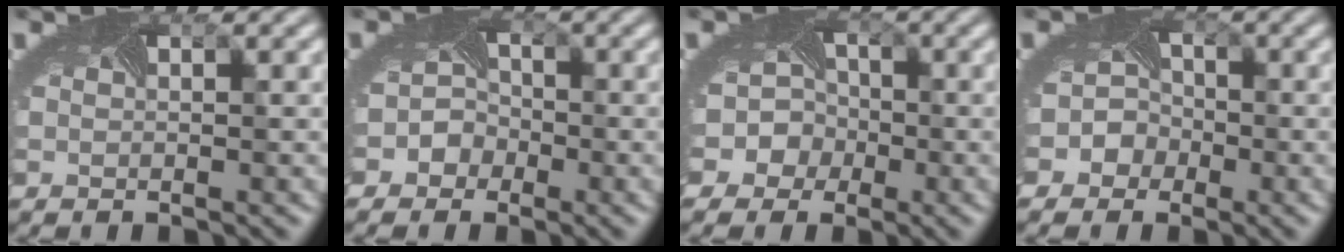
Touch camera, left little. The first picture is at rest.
{"total": 2.8, "force": [-1.5, 2.2, 0.5], "torque": [0.010, 0.000, -0.030]}
{"total": 6.3, "force": [-2.0, 5.6, 1.8], "torque": [-0.017, 0.006, -0.063]}
{"total": 3.6, "force": [-1.8, 3.1, 0.6], "torque": [0.014, 0.004, -0.033]}